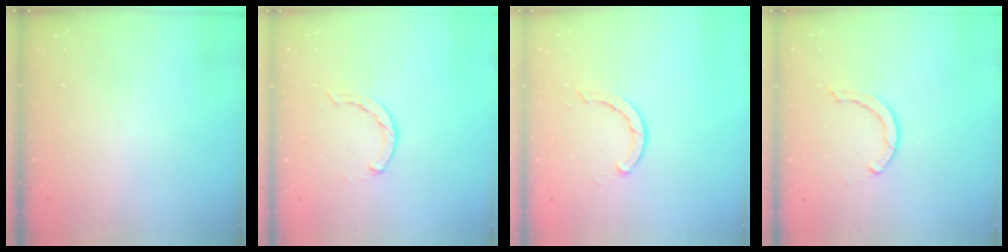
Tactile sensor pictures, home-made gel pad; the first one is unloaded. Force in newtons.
{"total": 2.0, "press": 2.0, "slide": 0.4}
{"total": 2.9, "press": 2.9, "slide": 0.5}
{"total": 2.6, "press": 2.6, "slide": 0.1}